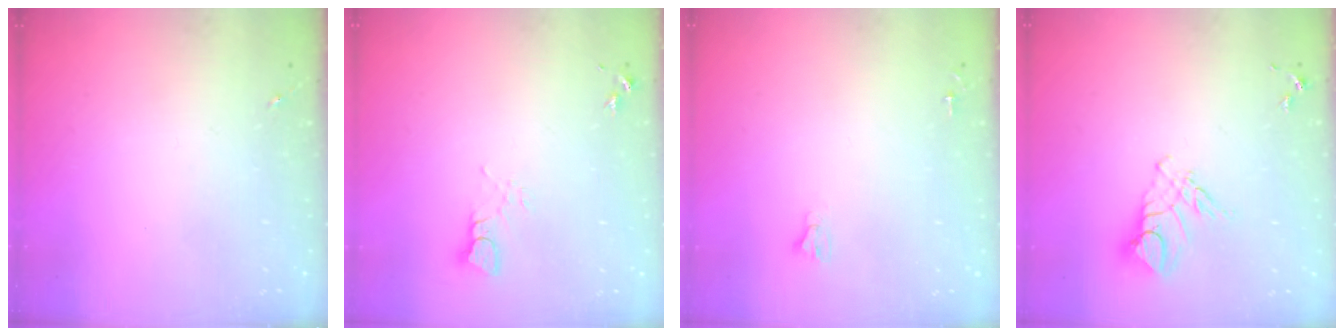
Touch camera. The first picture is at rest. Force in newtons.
{"total": 3.3, "press": 3.3, "slide": 0.0}
{"total": 2.4, "press": 2.4, "slide": 0.2}
{"total": 10.4, "press": 10.3, "slide": 0.7}